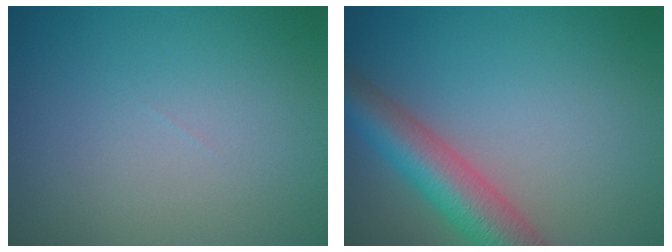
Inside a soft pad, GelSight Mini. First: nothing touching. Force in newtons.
{"total": 6.6, "press": 6.6, "slide": 0.3}